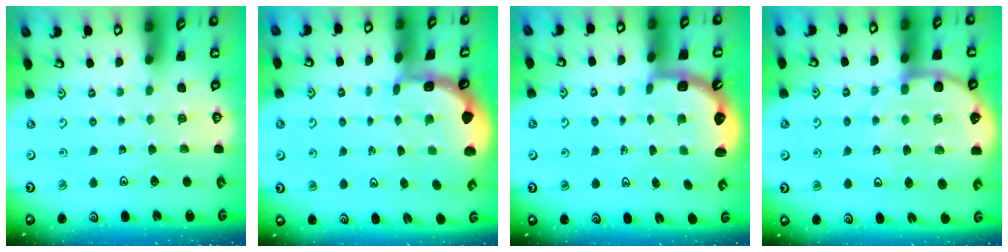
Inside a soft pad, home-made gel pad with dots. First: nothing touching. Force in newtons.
{"total": 1.5, "press": 1.5, "slide": 0.1}
{"total": 2.6, "press": 2.2, "slide": 1.3}
{"total": 10.3, "press": 10.1, "slide": 2.1}